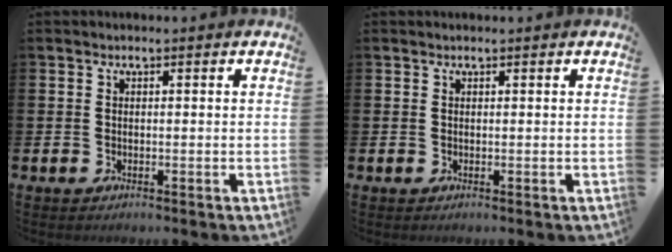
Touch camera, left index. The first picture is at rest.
{"total": 0.0}